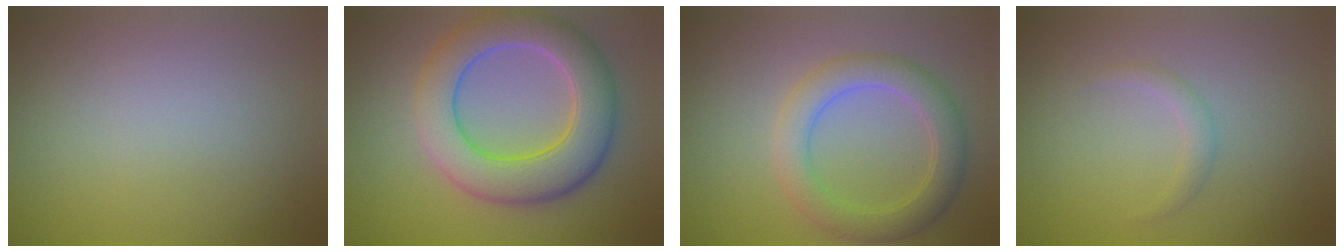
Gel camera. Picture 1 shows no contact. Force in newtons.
{"total": 8.2, "press": 8.2, "slide": 0.2}
{"total": 4.5, "press": 4.4, "slide": 0.4}
{"total": 1.1, "press": 1.1, "slide": 0.1}